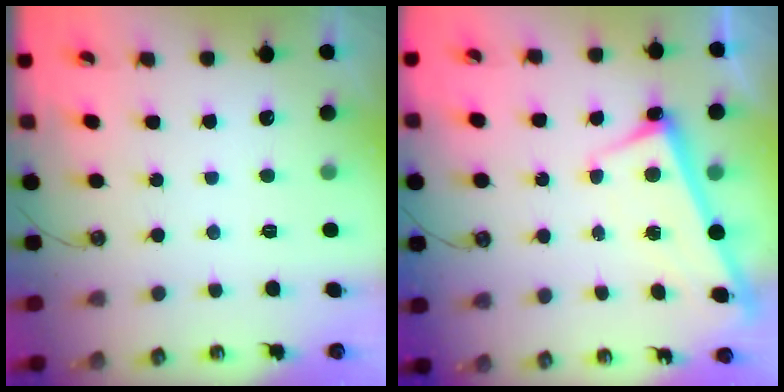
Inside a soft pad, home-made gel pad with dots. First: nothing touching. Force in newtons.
{"total": 2.7, "press": 2.7, "slide": 0.4}